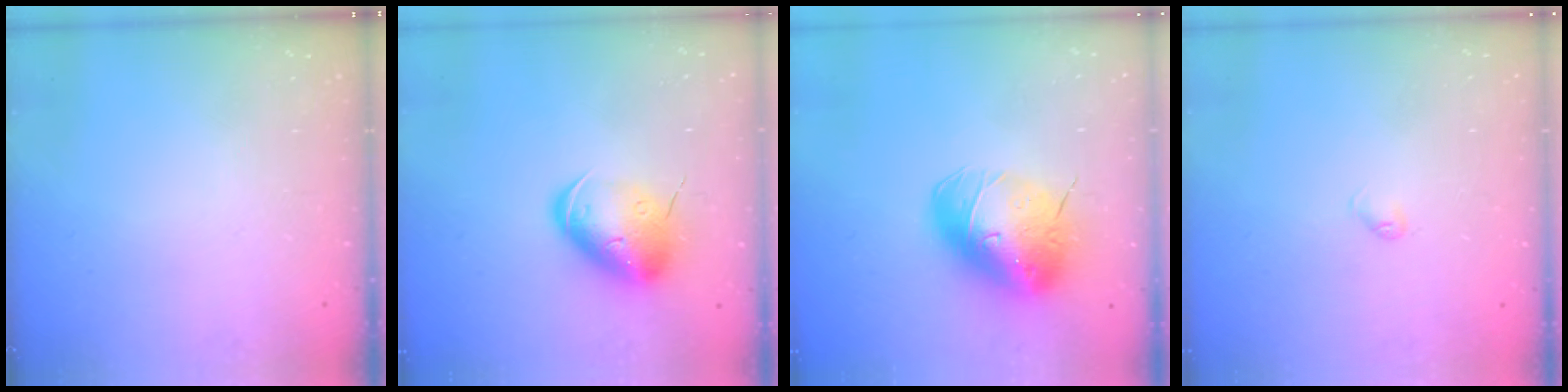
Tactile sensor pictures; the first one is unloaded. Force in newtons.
{"total": 11.6, "press": 11.5, "slide": 1.9}
{"total": 12.7, "press": 12.5, "slide": 2.4}
{"total": 2.9, "press": 2.8, "slide": 0.5}